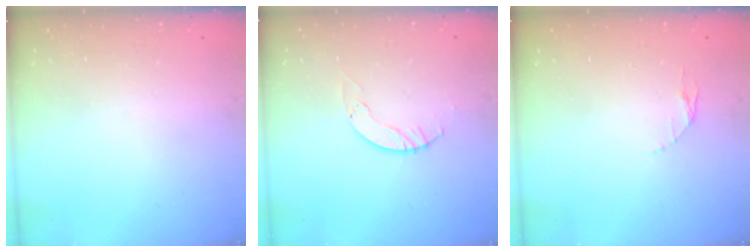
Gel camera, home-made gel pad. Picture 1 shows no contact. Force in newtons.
{"total": 4.0, "press": 4.0, "slide": 0.4}
{"total": 3.5, "press": 3.4, "slide": 0.4}